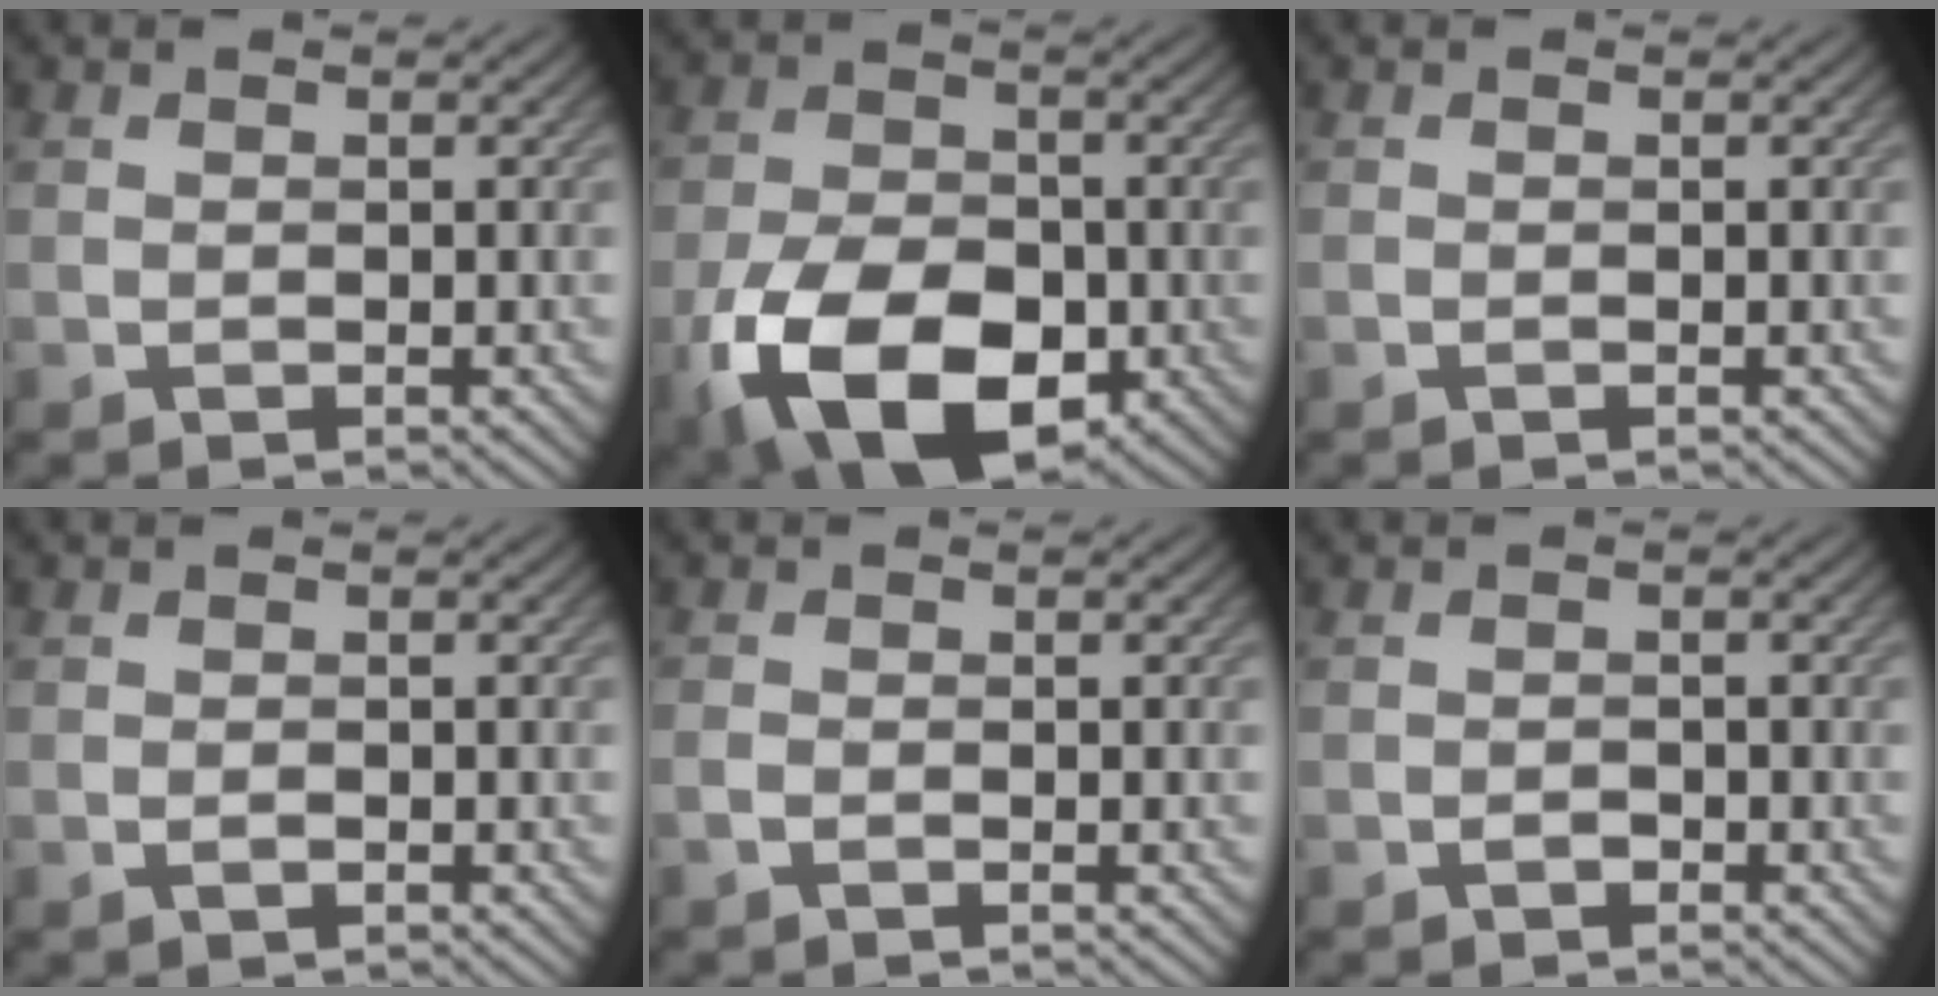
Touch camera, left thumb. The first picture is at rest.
{"total": 14.7, "force": [-6.1, 8.7, 10.2], "torque": [-0.221, -0.040, -0.112]}
{"total": 0.0}
{"total": 0.8, "force": [-0.4, 0.4, 0.6], "torque": [-0.010, -0.001, -0.007]}
{"total": 0.8, "force": [-0.6, 0.3, 0.5], "torque": [-0.013, -0.001, -0.016]}
{"total": 0.8, "force": [-0.6, 0.5, 0.3], "torque": [-0.004, -0.001, -0.011]}